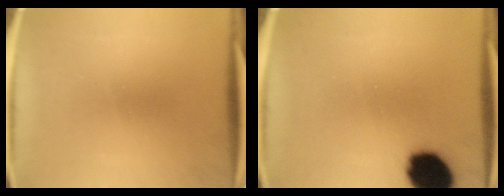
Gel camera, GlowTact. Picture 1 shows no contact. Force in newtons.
{"total": 14.1}